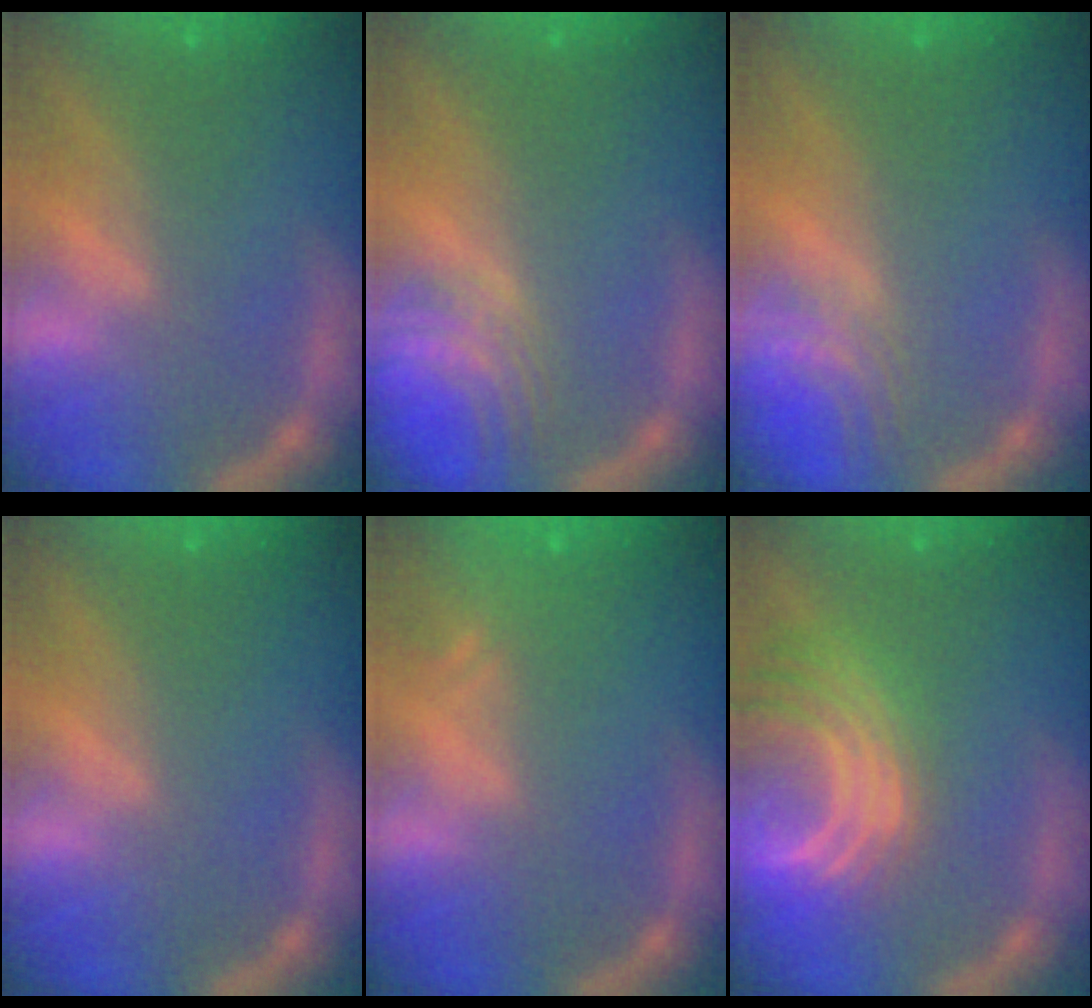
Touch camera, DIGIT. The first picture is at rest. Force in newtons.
{"total": 4.5}
{"total": 3.0}
{"total": 0.0}
{"total": 1.9}
{"total": 10.0}